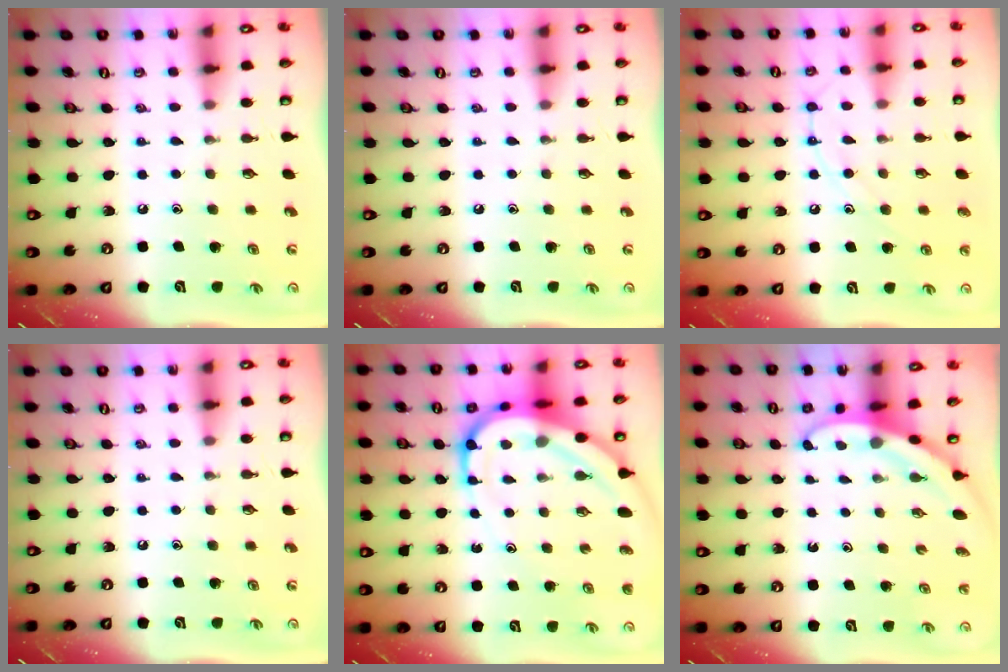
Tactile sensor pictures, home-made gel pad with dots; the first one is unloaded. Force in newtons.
{"total": 0.0}
{"total": 10.8, "press": 10.7, "slide": 0.9}
{"total": 0.0}
{"total": 14.4, "press": 14.3, "slide": 1.5}
{"total": 3.2, "press": 3.2, "slide": 0.2}